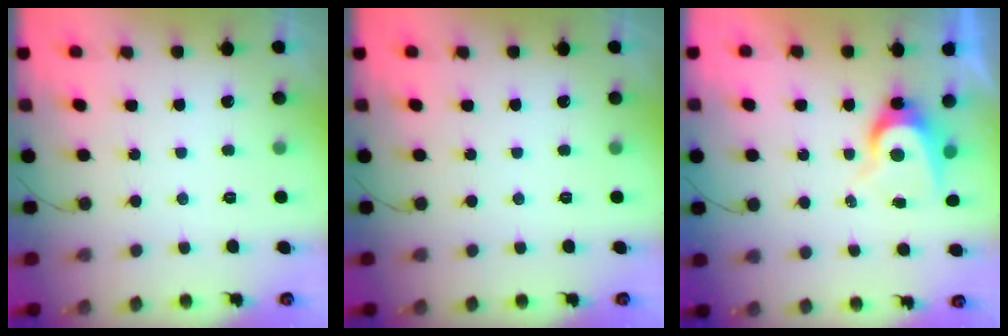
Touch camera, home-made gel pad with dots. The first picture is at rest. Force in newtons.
{"total": 0.0}
{"total": 7.4, "press": 7.4, "slide": 0.3}